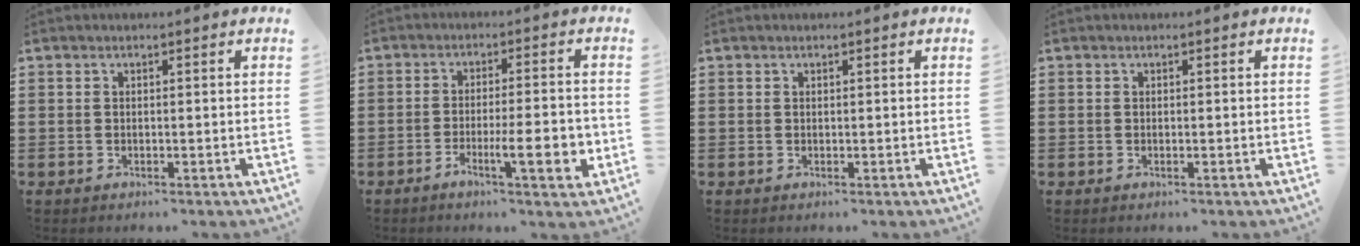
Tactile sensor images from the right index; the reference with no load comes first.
{"total": 8.4, "force": [-2.8, 1.7, 7.8], "torque": [-0.106, -0.009, -0.047]}
{"total": 0.0}
{"total": 0.0}